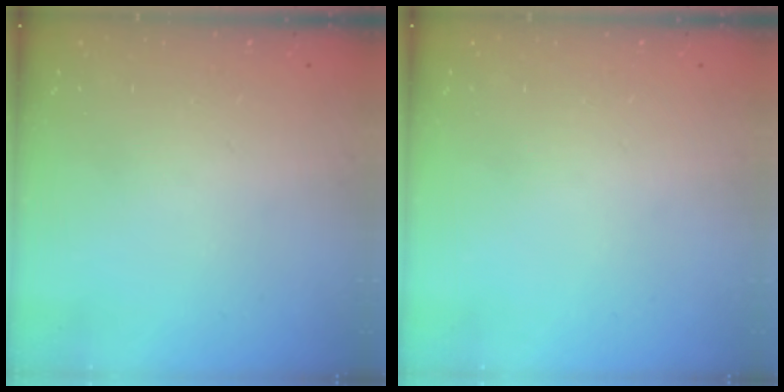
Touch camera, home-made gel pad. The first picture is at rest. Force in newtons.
{"total": 0.0}